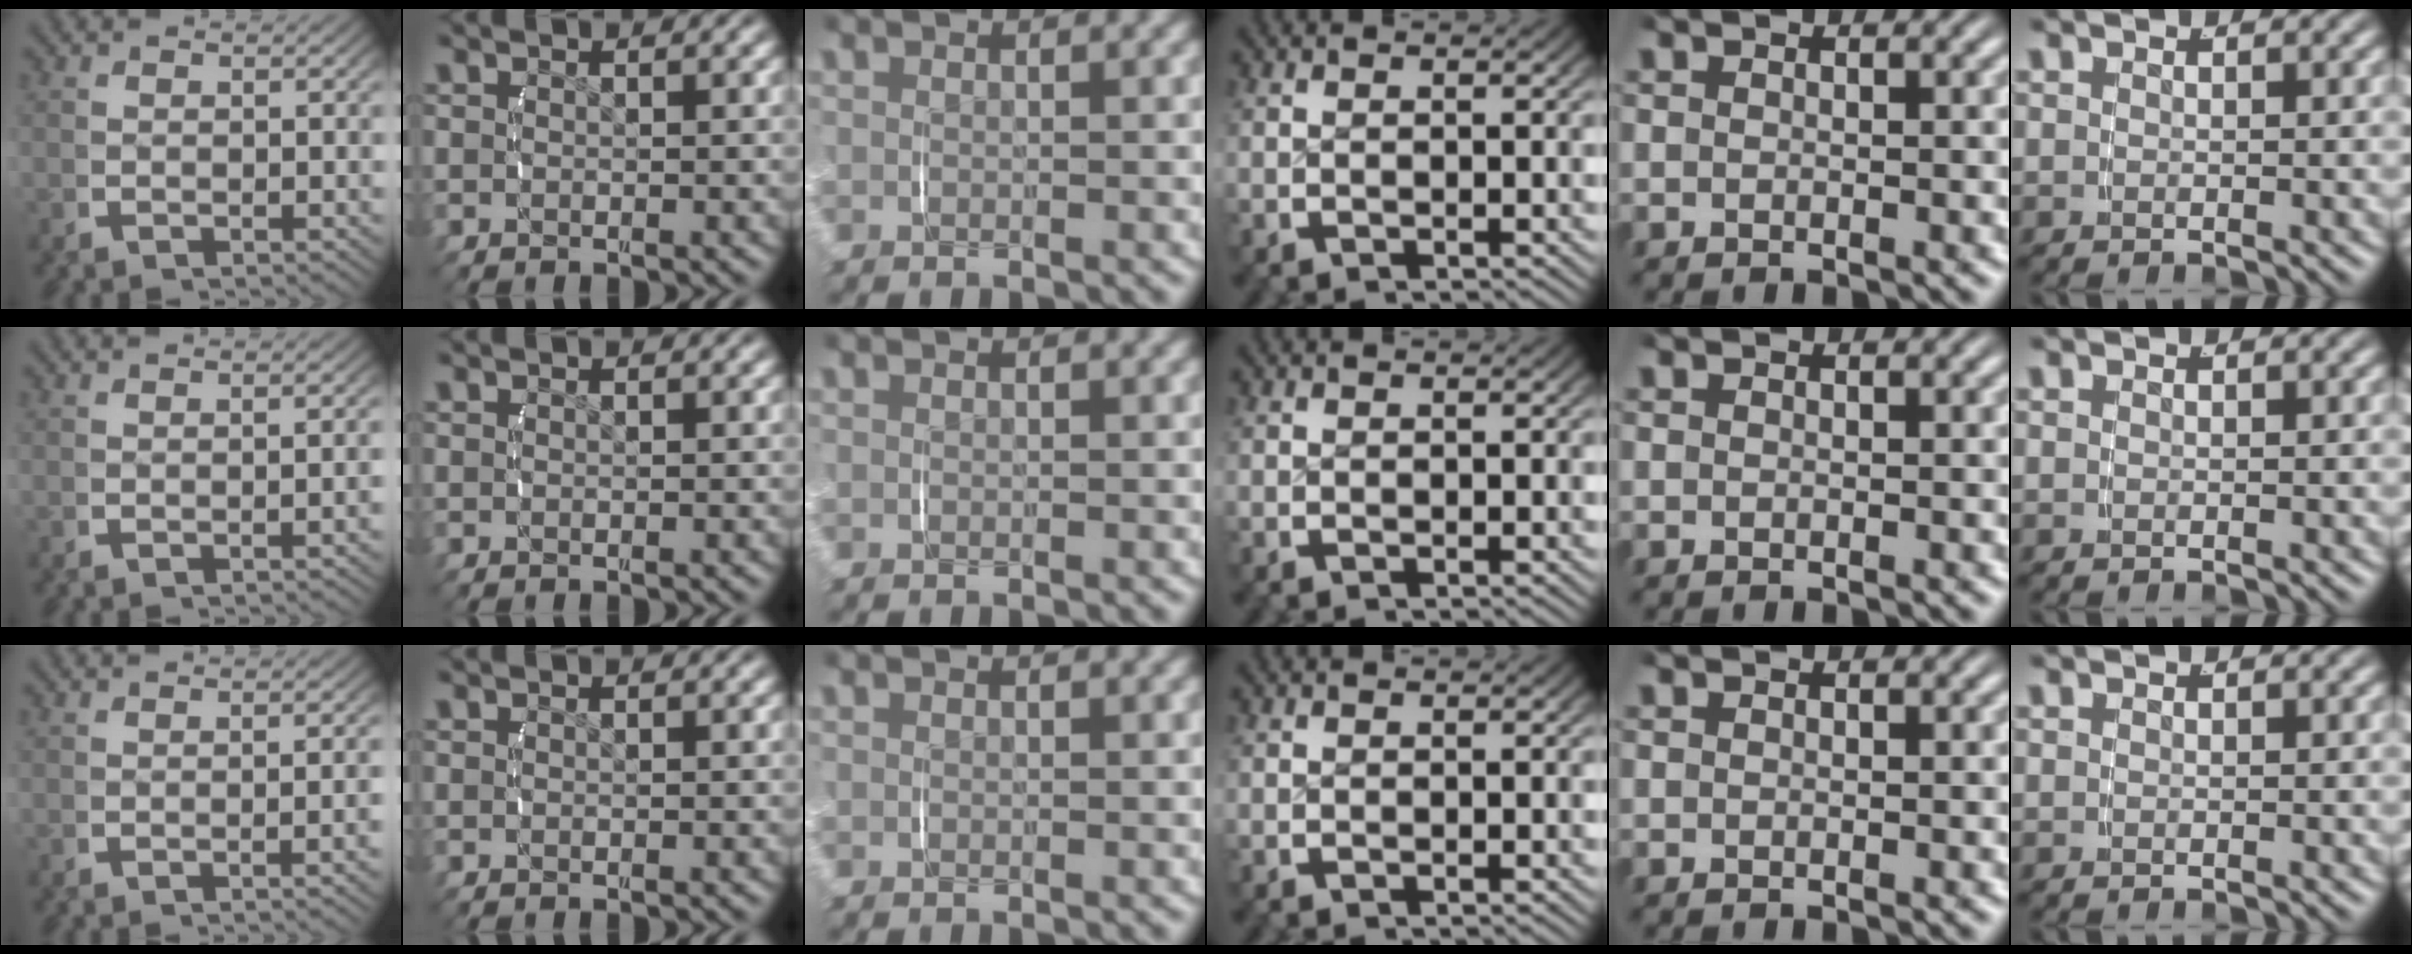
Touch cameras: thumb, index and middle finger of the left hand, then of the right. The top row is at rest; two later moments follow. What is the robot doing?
{"motion": "lift_and_place", "object": "measuring cup"}